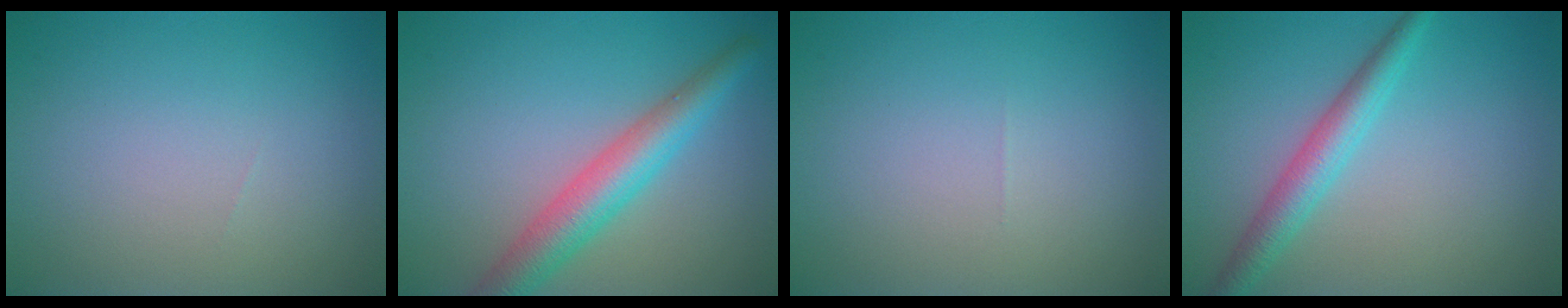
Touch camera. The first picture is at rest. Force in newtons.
{"total": 5.0, "press": 5.0, "slide": 0.2}
{"total": 0.0}
{"total": 3.3, "press": 3.3, "slide": 0.1}